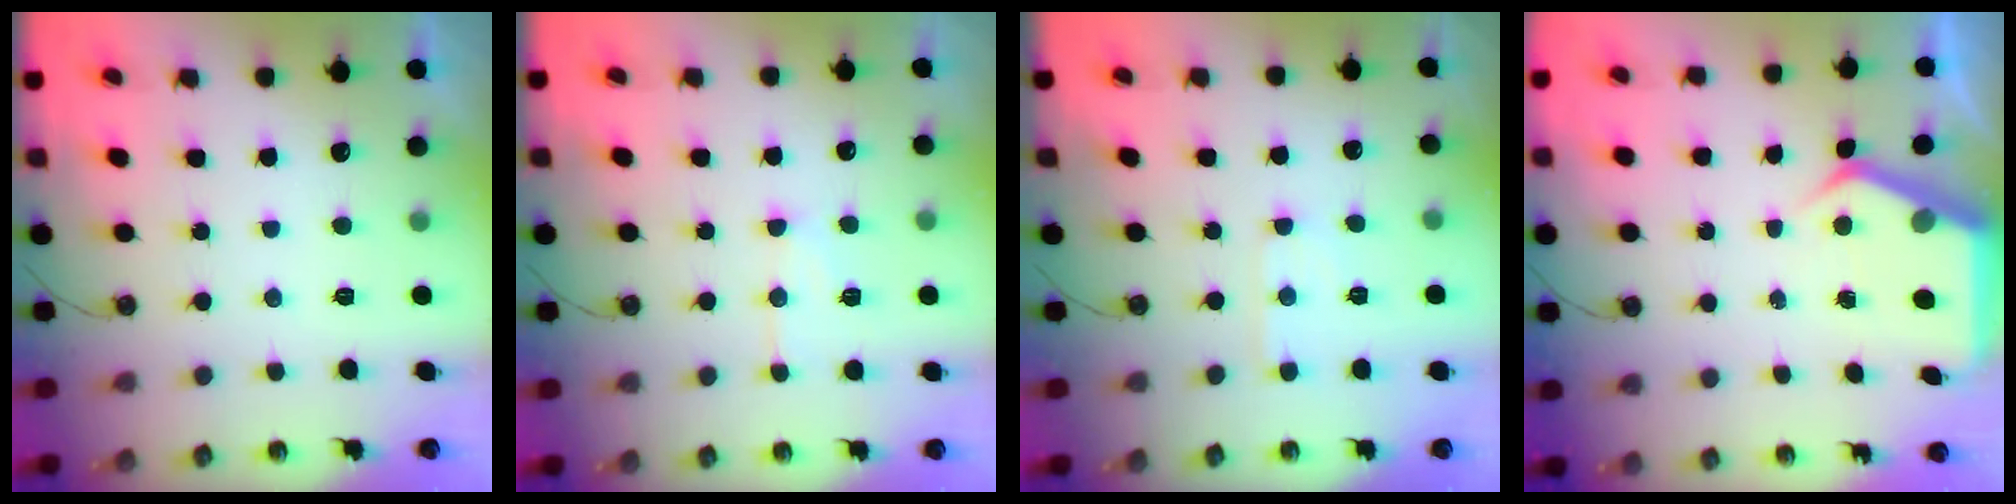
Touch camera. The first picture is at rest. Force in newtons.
{"total": 9.8, "press": 9.7, "slide": 0.9}
{"total": 3.4, "press": 3.3, "slide": 0.5}
{"total": 6.0, "press": 6.0, "slide": 0.2}